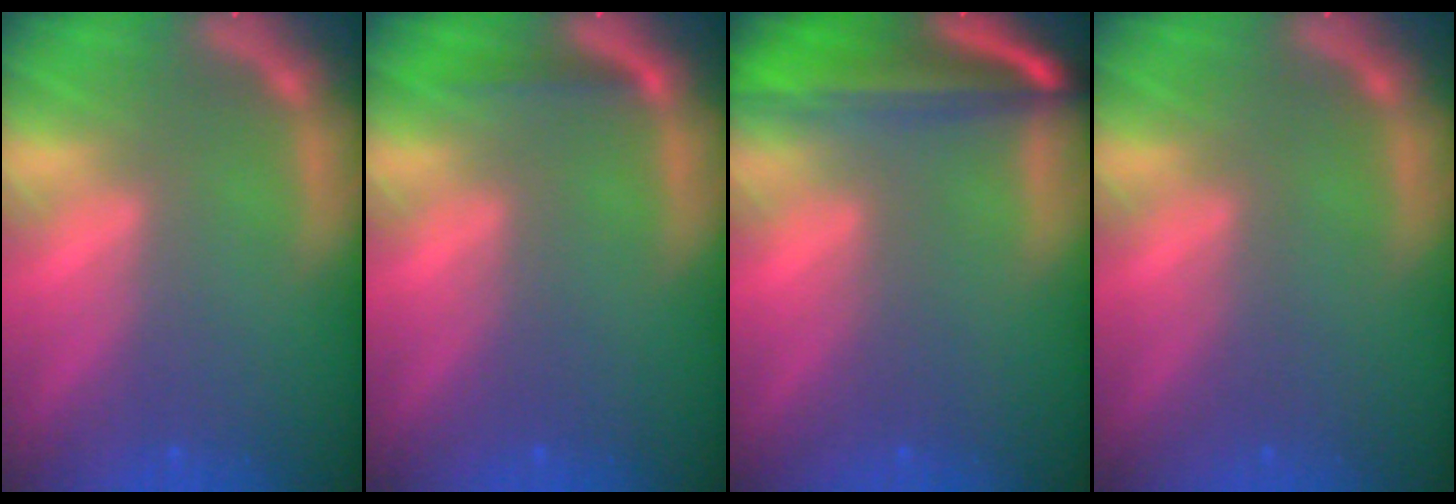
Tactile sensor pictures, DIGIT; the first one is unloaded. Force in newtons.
{"total": 1.4}
{"total": 8.6}
{"total": 0.0}